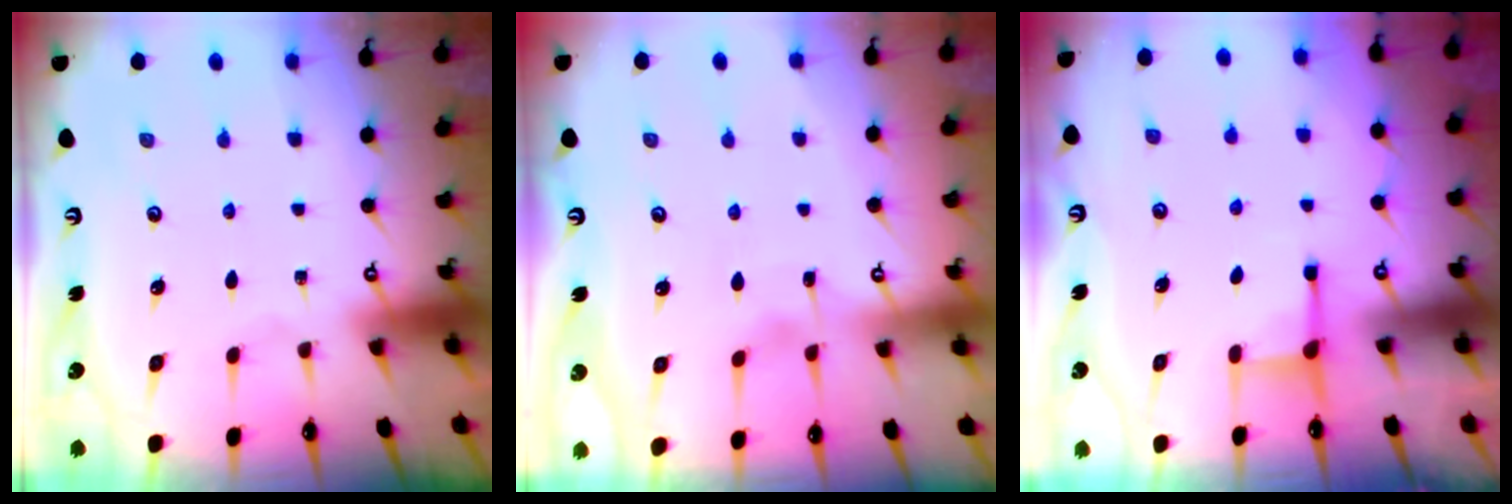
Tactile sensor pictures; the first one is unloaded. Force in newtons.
{"total": 2.5, "press": 2.5, "slide": 0.2}
{"total": 2.8, "press": 2.8, "slide": 0.6}